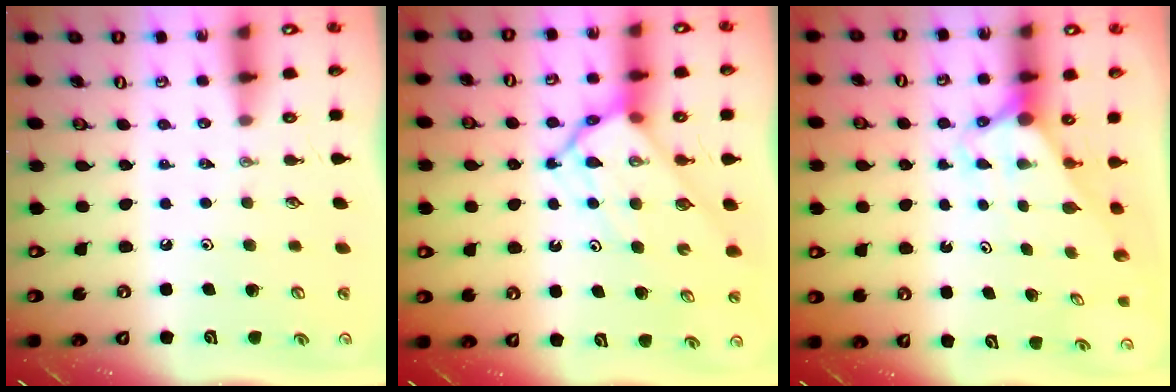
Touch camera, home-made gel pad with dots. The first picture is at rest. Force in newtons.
{"total": 9.0, "press": 8.9, "slide": 0.9}
{"total": 2.9, "press": 2.9, "slide": 0.0}